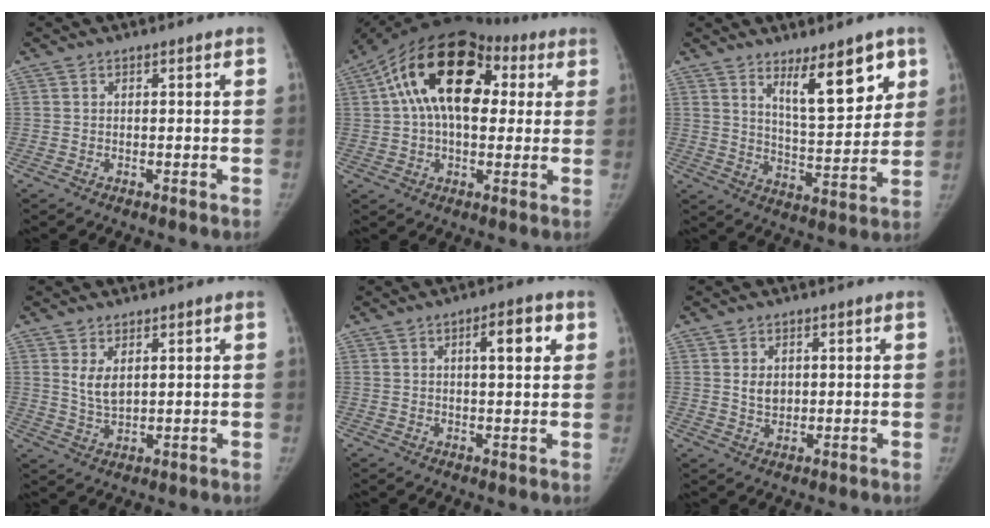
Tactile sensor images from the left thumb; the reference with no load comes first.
{"total": 20.9, "force": [5.1, 12.7, 15.8], "torque": [-0.263, 0.039, 0.072]}
{"total": 12.4, "force": [7.0, 4.3, 9.3], "torque": [-0.107, -0.055, 0.115]}
{"total": 4.2, "force": [1.7, 2.3, 3.2], "torque": [-0.051, -0.015, 0.041]}
{"total": 6.1, "force": [2.1, 2.2, 5.3], "torque": [-0.063, -0.001, 0.027]}
{"total": 3.4, "force": [0.7, 2.6, 2.1], "torque": [-0.021, -0.006, 0.018]}